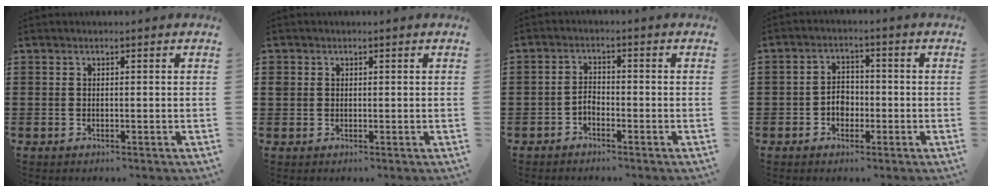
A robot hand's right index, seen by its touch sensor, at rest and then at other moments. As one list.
[{"total": 1.1, "force": [0.4, 1.0, 0.3], "torque": [-0.008, 0.005, 0.008]}, {"total": 2.0, "force": [-1.4, 1.0, 0.8], "torque": [-0.020, 0.004, -0.031]}, {"total": 3.3, "force": [-1.1, 2.6, 1.6], "torque": [-0.037, 0.005, -0.024]}]